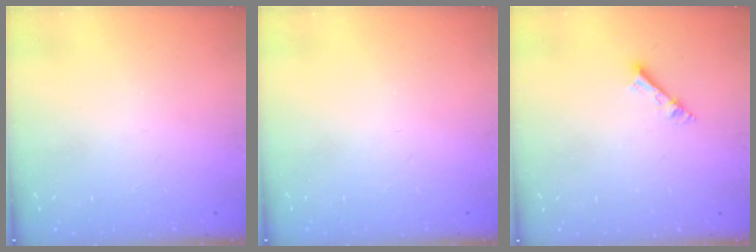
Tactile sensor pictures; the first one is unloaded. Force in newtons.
{"total": 0.0}
{"total": 2.6, "press": 2.5, "slide": 0.2}